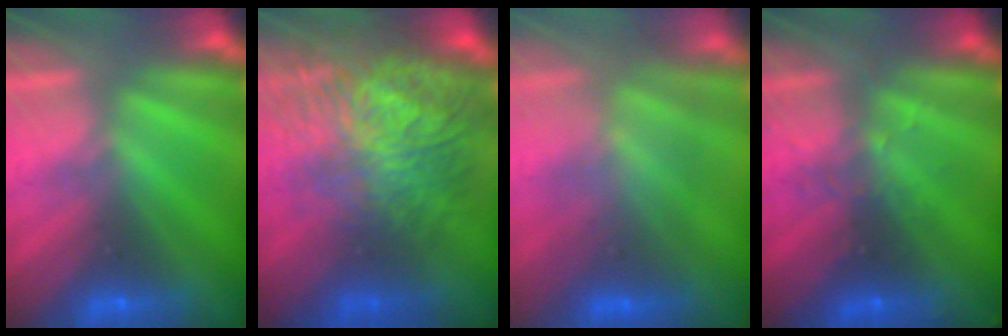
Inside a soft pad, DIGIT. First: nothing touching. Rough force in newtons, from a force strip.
{"total": 7.6}
{"total": 3.6}
{"total": 2.9}